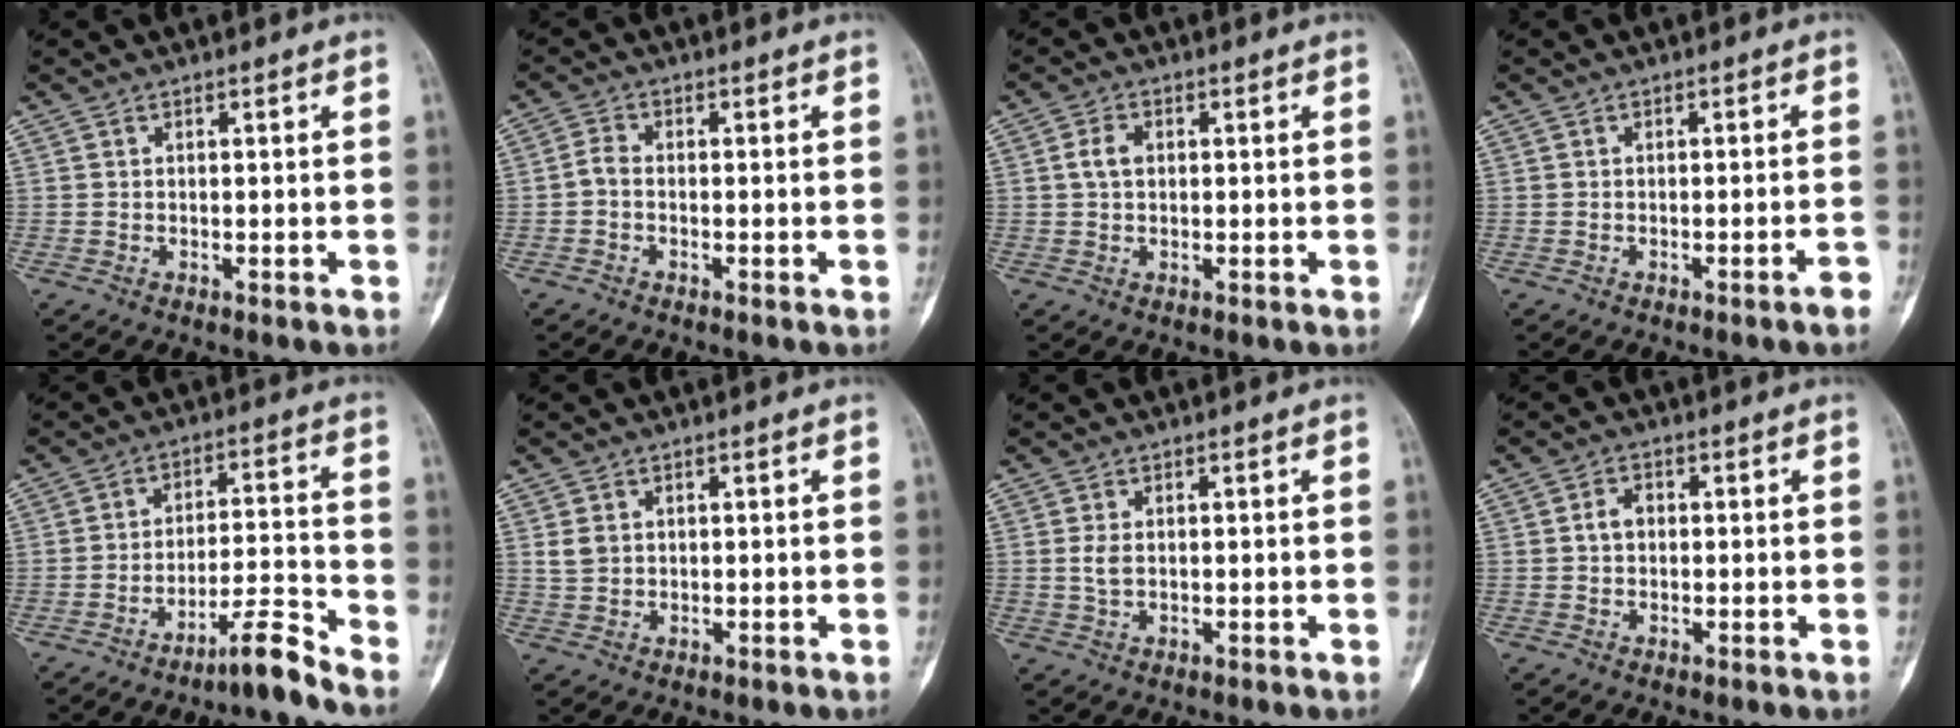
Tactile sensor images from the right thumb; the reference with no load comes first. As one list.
[{"total": 2.1, "force": [-0.7, 1.2, 1.6], "torque": [-0.033, 0.007, -0.023]}, {"total": 3.2, "force": [0.5, 2.1, 2.3], "torque": [-0.045, 0.006, 0.007]}, {"total": 1.9, "force": [-1.3, 0.0, 1.4], "torque": [-0.025, 0.008, -0.018]}, {"total": 6.8, "force": [-5.8, -0.1, 3.6], "torque": [-0.060, 0.064, -0.101]}, {"total": 2.5, "force": [0.7, 2.0, 1.4], "torque": [-0.022, 0.001, 0.019]}, {"total": 2.2, "force": [0.2, 1.3, 1.8], "torque": [-0.042, 0.000, 0.005]}, {"total": 2.5, "force": [0.1, 1.9, 1.6], "torque": [-0.025, 0.010, -0.003]}]